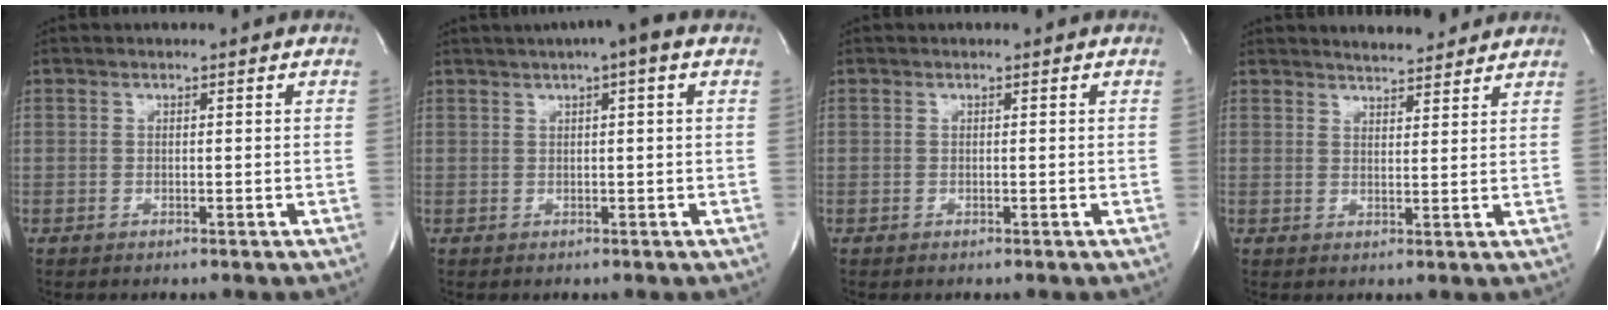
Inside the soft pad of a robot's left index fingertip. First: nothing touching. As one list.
[{"total": 5.4, "force": [3.0, 0.3, 4.4], "torque": [-0.070, 0.023, 0.043]}, {"total": 0.0}, {"total": 6.1, "force": [5.7, 1.1, 1.7], "torque": [-0.032, 0.005, 0.079]}]